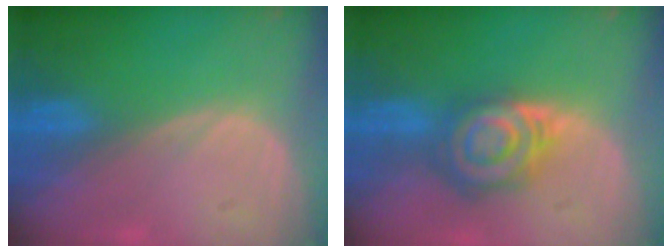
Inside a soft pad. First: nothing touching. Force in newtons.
{"total": 7.9, "press": 6.9, "slide": 3.7}